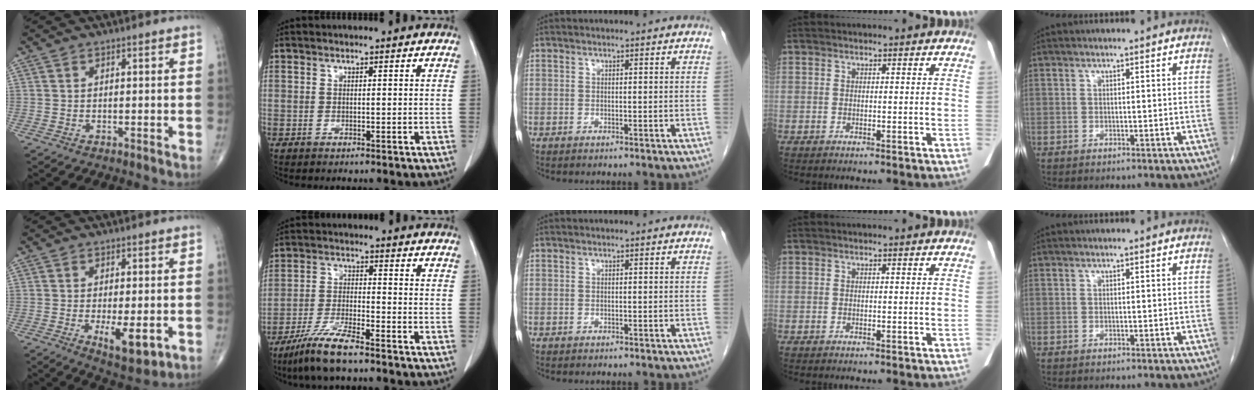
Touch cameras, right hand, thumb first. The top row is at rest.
{"thumb": {"total": 8.0, "force": [-2.1, 2.9, 7.2], "torque": [-0.105, -0.019, -0.026]}, "index": {"total": 8.0, "force": [-6.1, 0.7, 5.1], "torque": [-0.105, -0.019, -0.117]}}